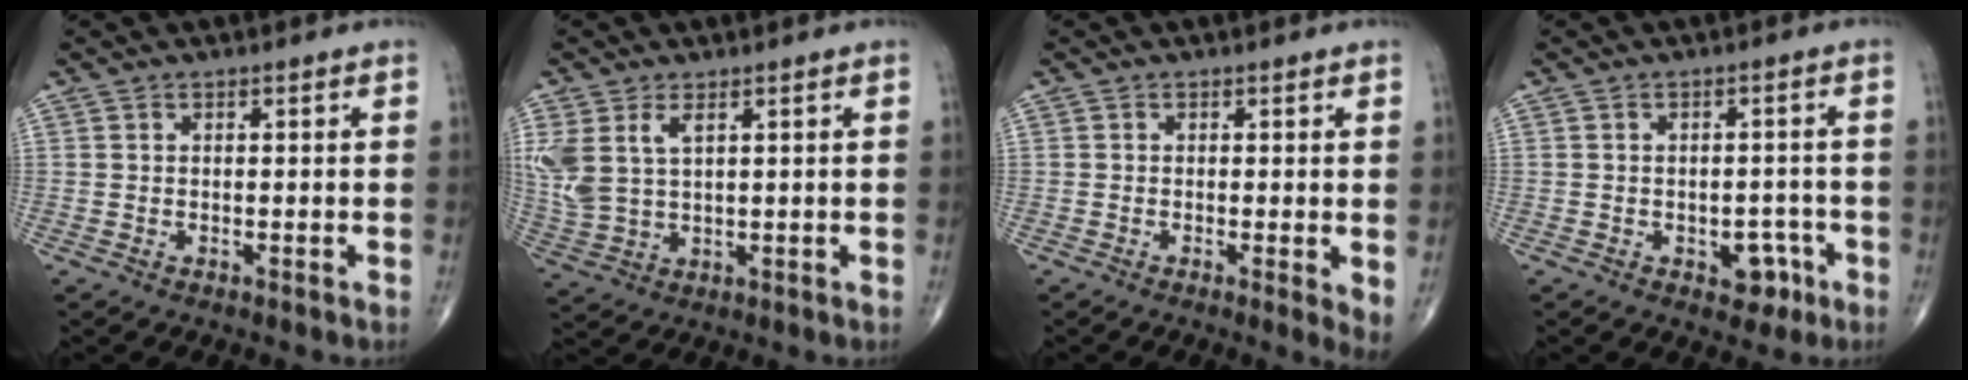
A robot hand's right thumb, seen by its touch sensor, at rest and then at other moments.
{"total": 8.2, "force": [3.0, 4.5, 6.1], "torque": [-0.147, -0.001, 0.072]}
{"total": 3.2, "force": [-0.3, 0.6, 3.1], "torque": [-0.049, -0.011, -0.010]}
{"total": 4.9, "force": [-2.2, 3.2, 3.0], "torque": [-0.012, 0.017, -0.024]}